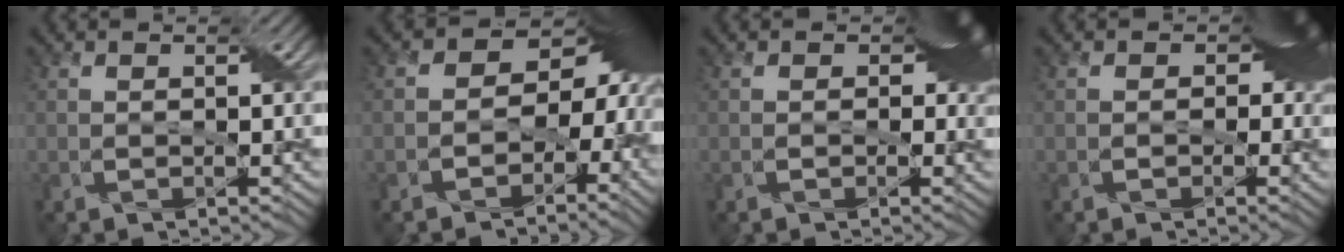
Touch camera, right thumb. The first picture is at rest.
{"total": 10.7, "force": [-1.7, 7.7, 7.2], "torque": [-0.056, -0.012, -0.034]}
{"total": 4.6, "force": [0.5, 3.3, 3.2], "torque": [-0.030, -0.005, 0.005]}
{"total": 5.0, "force": [0.3, 3.8, 3.3], "torque": [-0.015, 0.000, 0.000]}